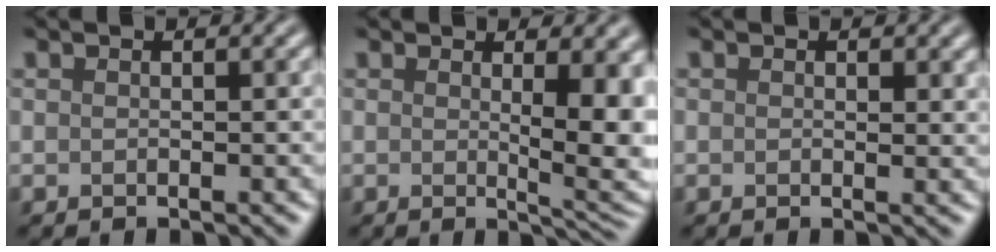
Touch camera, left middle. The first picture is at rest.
{"total": 6.1, "force": [0.9, 1.8, 5.8], "torque": [-0.063, -0.009, 0.019]}
{"total": 0.9, "force": [0.4, 0.5, 0.5], "torque": [-0.003, -0.003, 0.005]}